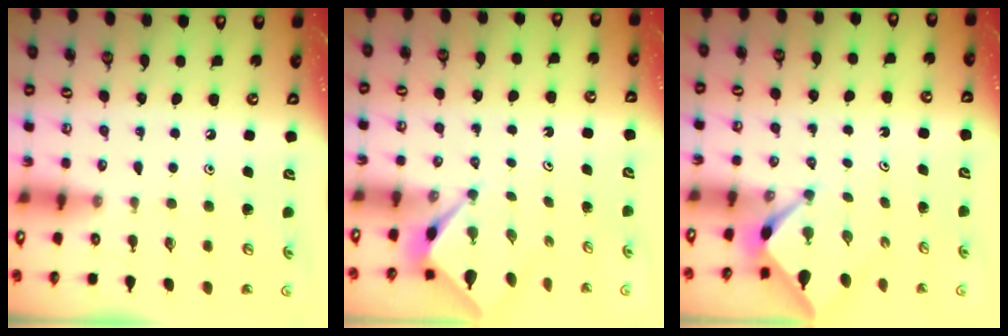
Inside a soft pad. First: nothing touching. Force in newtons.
{"total": 2.7, "press": 2.7, "slide": 0.1}
{"total": 2.4, "press": 2.3, "slide": 0.3}